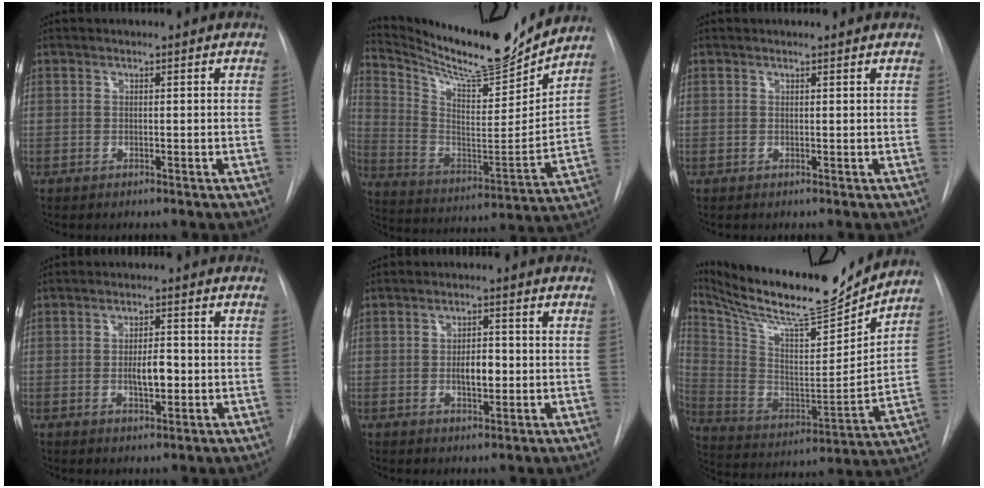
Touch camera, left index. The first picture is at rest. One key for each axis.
{"total": 17.9, "fx": 16.7, "fy": 1.2, "fz": 6.2, "tx": -0.133, "ty": -0.058, "tz": 0.269}
{"total": 1.0, "fx": 0.9, "fy": 0.0, "fz": 0.2, "tx": -0.010, "ty": 0.006, "tz": 0.010}
{"total": 4.2, "fx": -1.1, "fy": 1.4, "fz": 3.8, "tx": -0.060, "ty": -0.006, "tz": -0.014}
{"total": 3.9, "fx": -0.9, "fy": 1.7, "fz": 3.5, "tx": -0.054, "ty": -0.005, "tz": -0.011}
{"total": 22.4, "fx": 20.3, "fy": 2.5, "fz": 9.2, "tx": -0.195, "ty": -0.045, "tz": 0.329}